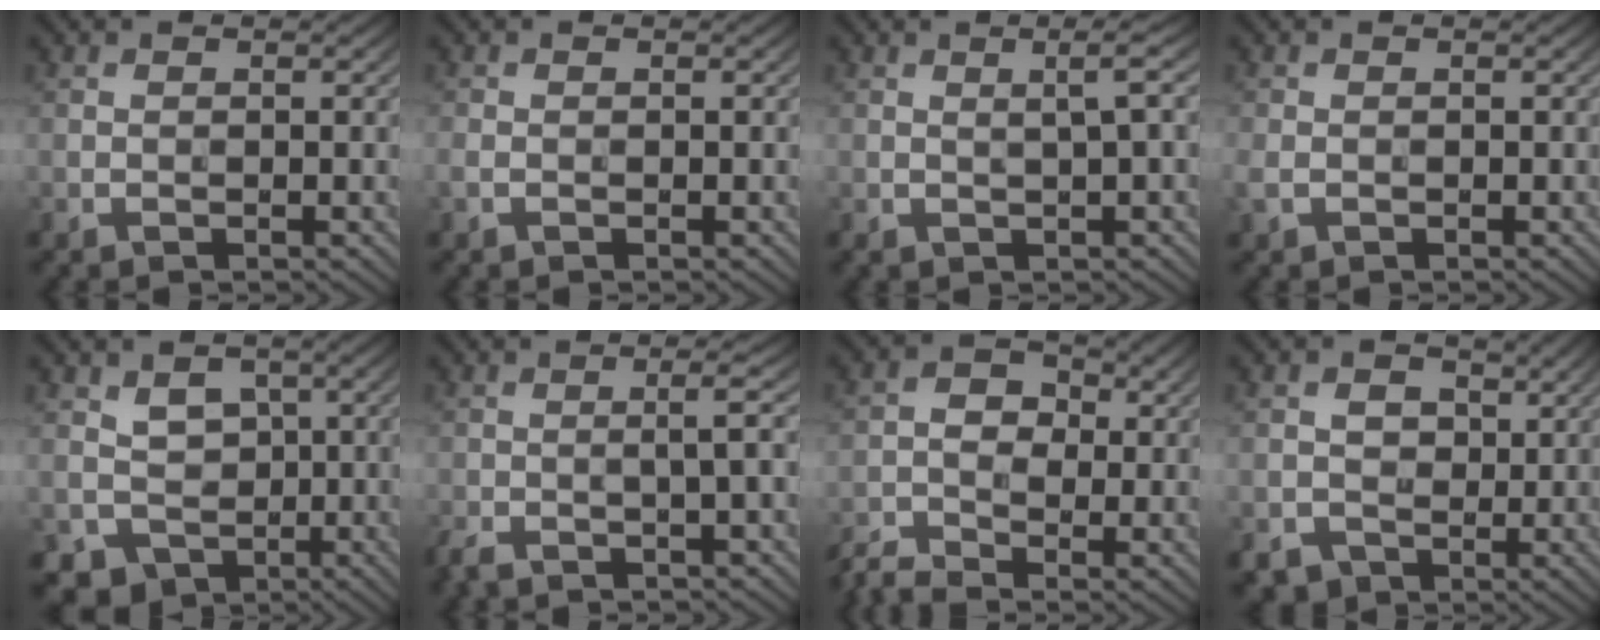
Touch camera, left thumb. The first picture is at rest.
{"total": 1.0, "force": [-0.4, 0.6, 0.6], "torque": [-0.021, -0.002, -0.011]}
{"total": 2.2, "force": [0.6, 0.2, 2.1], "torque": [-0.035, 0.011, 0.009]}
{"total": 1.7, "force": [-0.6, 1.2, 1.0], "torque": [-0.038, -0.007, -0.013]}
{"total": 5.7, "force": [-0.9, 5.0, 2.6], "torque": [-0.053, -0.013, -0.021]}
{"total": 3.6, "force": [-1.4, 0.7, 3.3], "torque": [-0.046, 0.006, -0.039]}
{"total": 4.5, "force": [-2.7, 2.7, 2.4], "torque": [-0.049, 0.000, -0.068]}
{"total": 4.1, "force": [-0.3, 3.9, 1.3], "torque": [-0.026, -0.002, -0.011]}